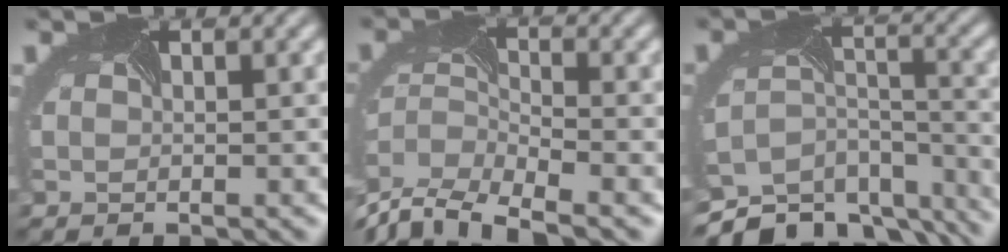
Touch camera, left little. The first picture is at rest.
{"total": 7.9, "force": [-6.9, 2.4, 3.1], "torque": [-0.083, -0.017, -0.129]}
{"total": 11.0, "force": [-10.1, 4.0, 1.7], "torque": [-0.035, -0.004, -0.128]}